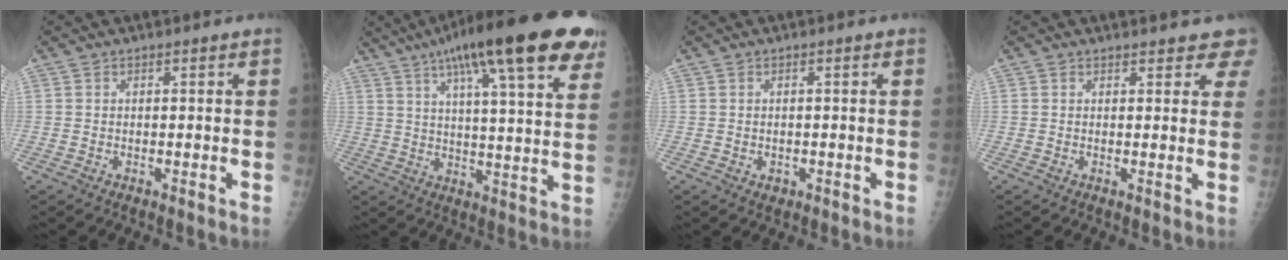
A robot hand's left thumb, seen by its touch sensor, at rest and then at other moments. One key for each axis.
{"total": 25.5, "fx": 14.9, "fy": 5.5, "fz": 20.0, "tx": -0.292, "ty": -0.010, "tz": 0.205}
{"total": 1.4, "fx": -0.4, "fy": 1.2, "fz": 0.6, "tx": -0.004, "ty": 0.001, "tz": -0.001}
{"total": 4.0, "fx": 3.6, "fy": 1.6, "fz": 0.6, "tx": 0.030, "ty": -0.015, "tz": 0.020}